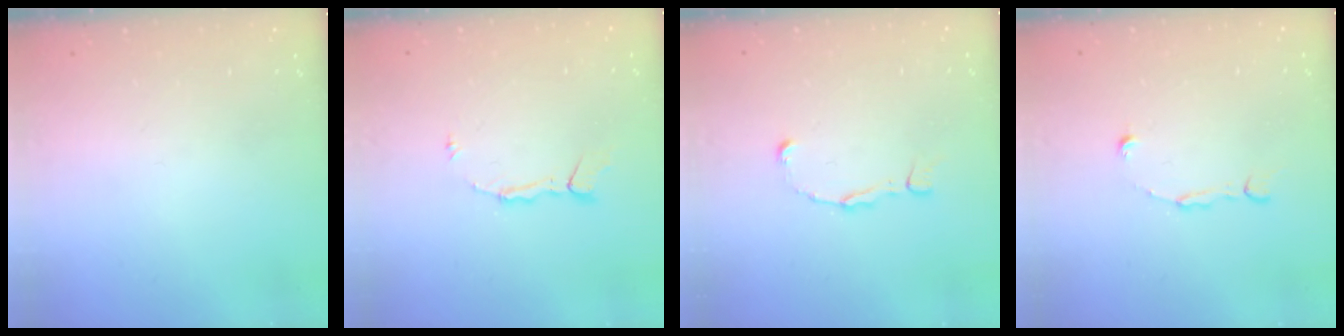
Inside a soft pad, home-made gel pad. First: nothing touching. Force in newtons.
{"total": 4.0, "press": 4.0, "slide": 0.1}
{"total": 1.8, "press": 1.8, "slide": 0.1}
{"total": 1.9, "press": 1.9, "slide": 0.2}